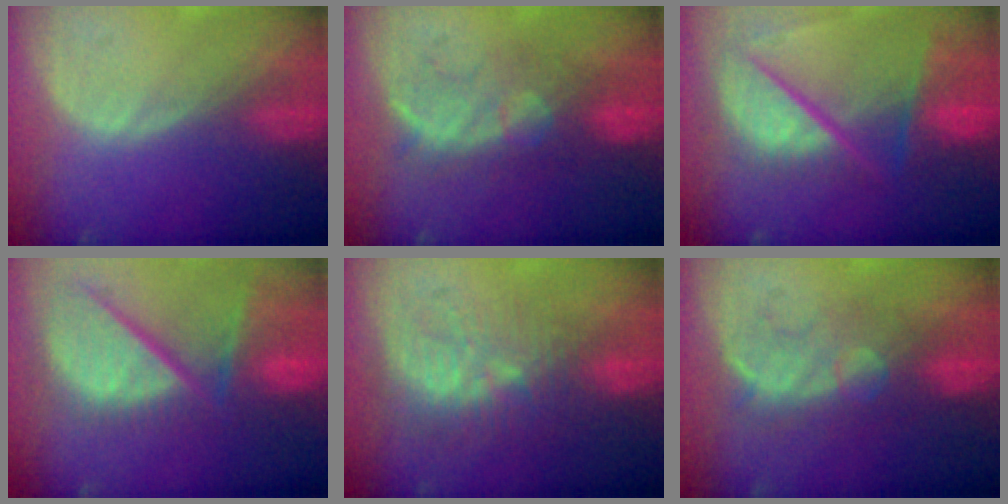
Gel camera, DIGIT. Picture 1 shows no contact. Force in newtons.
{"total": 7.7, "press": 7.5, "slide": 1.3}
{"total": 11.0, "press": 9.2, "slide": 6.1}
{"total": 13.1, "press": 11.0, "slide": 7.2}
{"total": 10.1, "press": 9.0, "slide": 4.5}
{"total": 8.1, "press": 7.7, "slide": 2.3}